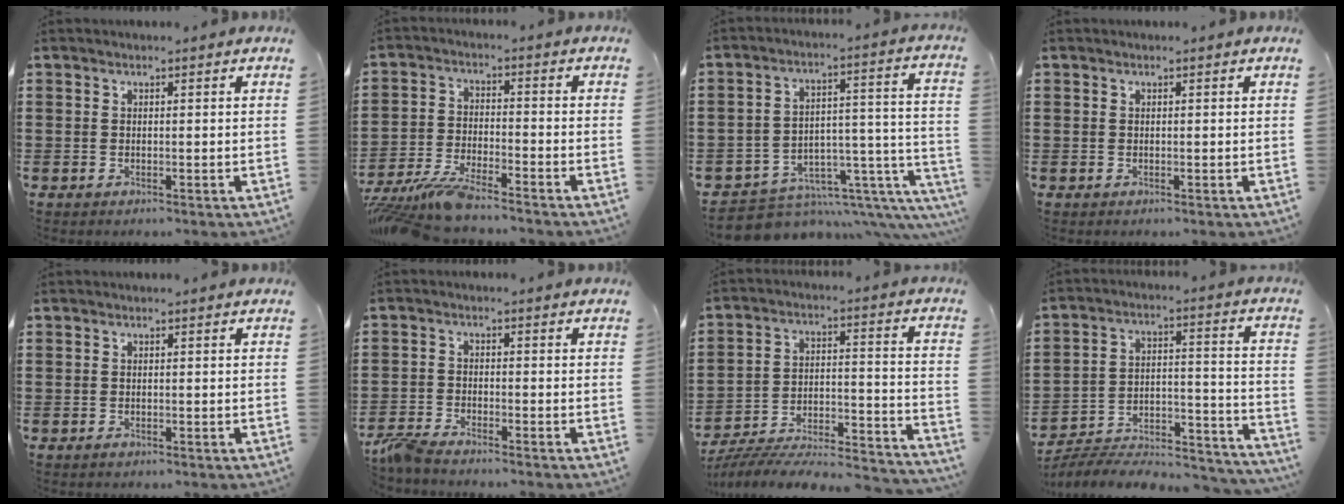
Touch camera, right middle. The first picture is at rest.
{"total": 6.7, "force": [-6.0, 0.6, 2.8], "torque": [-0.077, -0.012, -0.119]}
{"total": 6.5, "force": [-5.4, 3.1, 2.0], "torque": [-0.031, -0.004, -0.091]}
{"total": 0.0}
{"total": 0.0}
{"total": 3.2, "force": [-3.0, 0.1, 1.2], "torque": [-0.044, -0.006, -0.065]}
{"total": 5.7, "force": [-5.5, 0.4, 1.5], "torque": [-0.025, -0.006, -0.112]}
{"total": 5.2, "force": [-5.0, 1.0, 0.9], "torque": [-0.012, -0.002, -0.102]}